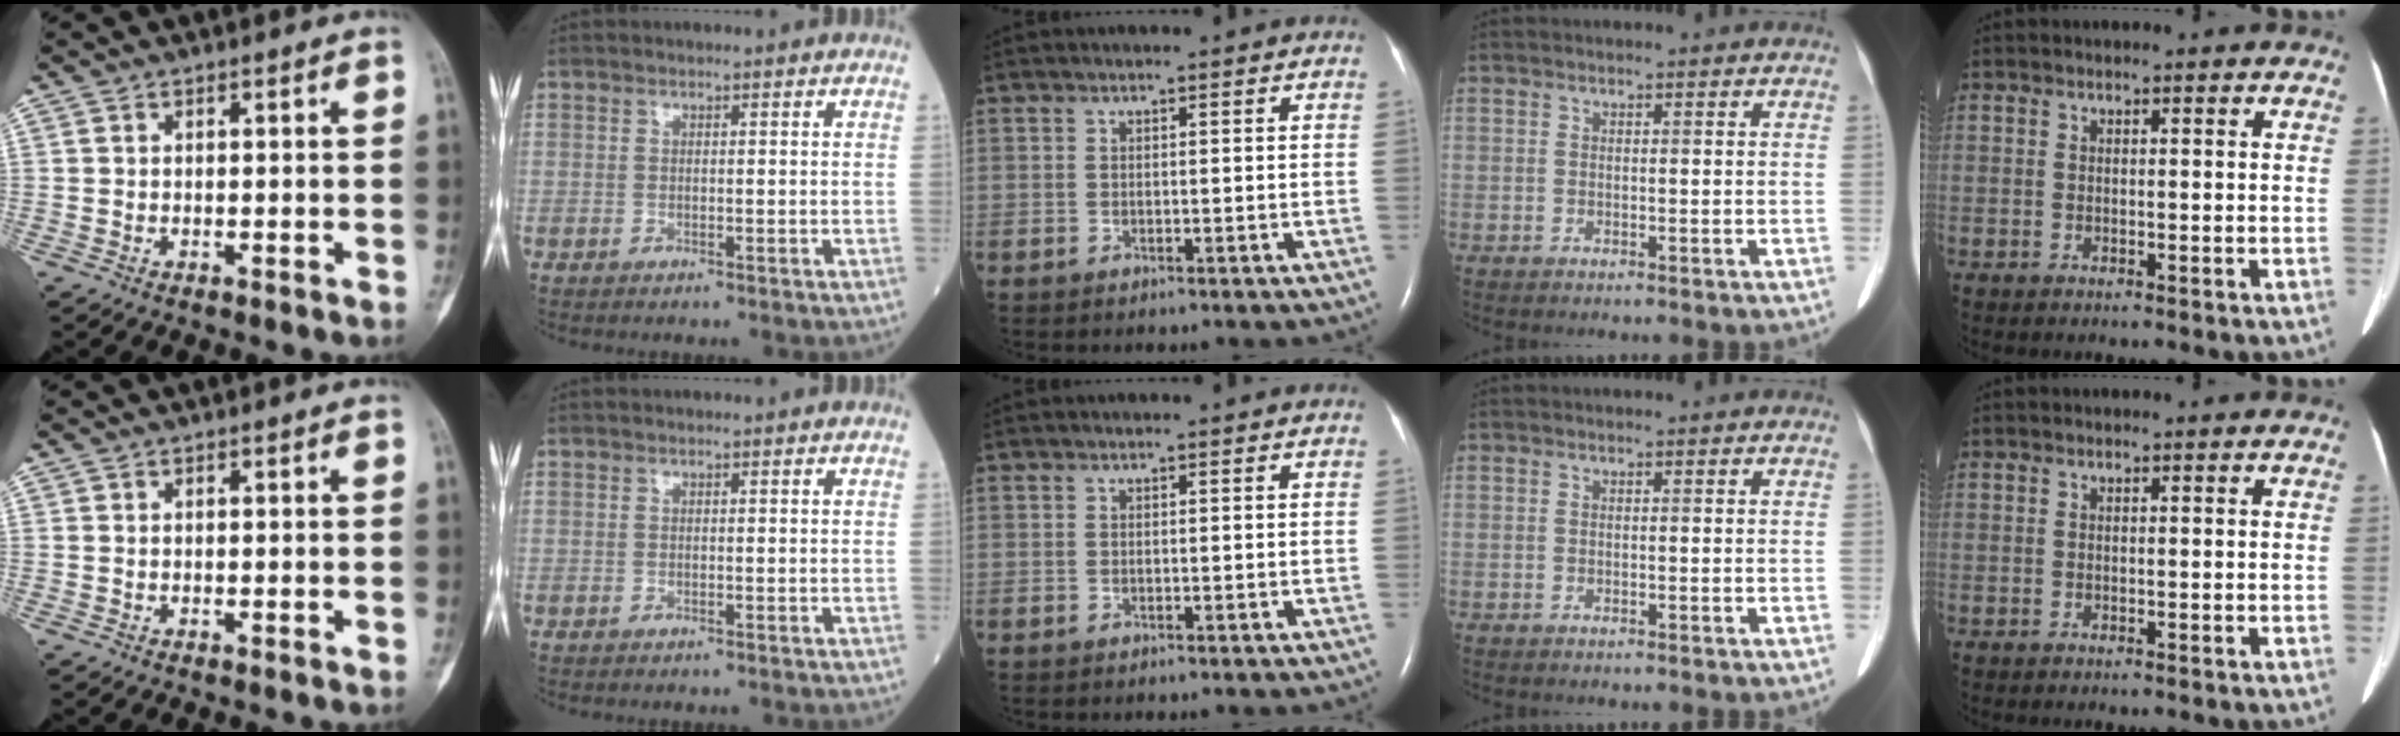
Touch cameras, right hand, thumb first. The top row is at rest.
{}